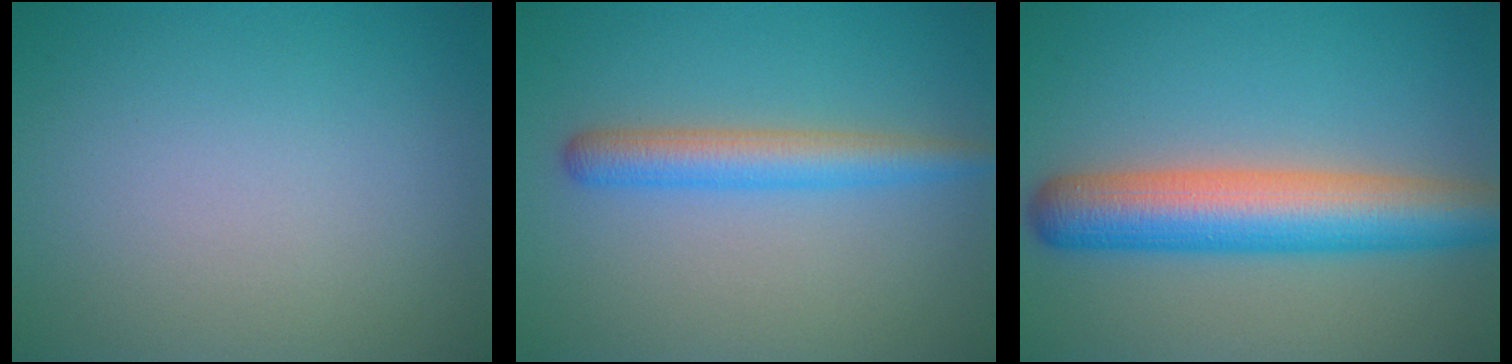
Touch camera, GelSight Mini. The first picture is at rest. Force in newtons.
{"total": 3.5, "press": 3.5, "slide": 0.1}
{"total": 8.0, "press": 8.0, "slide": 0.3}